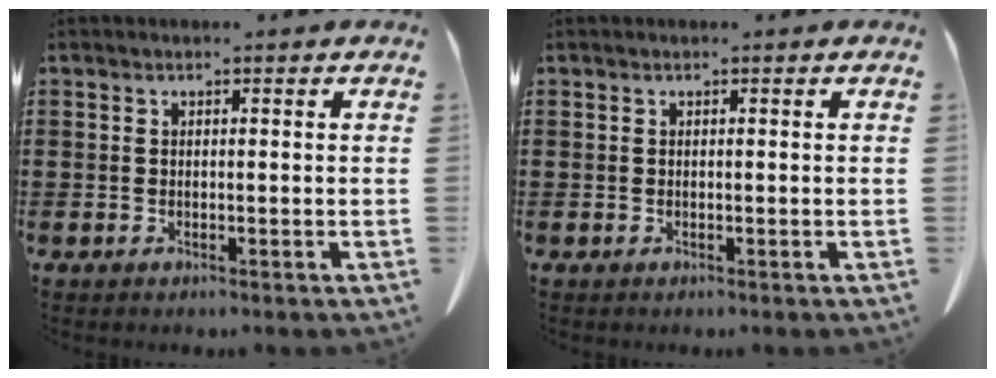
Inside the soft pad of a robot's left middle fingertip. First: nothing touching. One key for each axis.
{"total": 0.0}